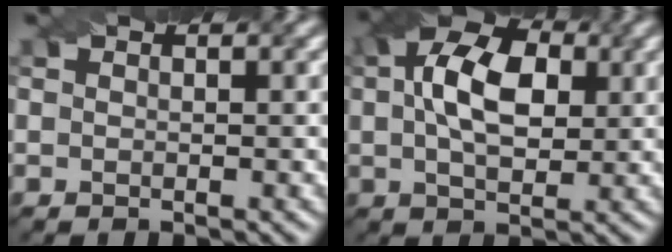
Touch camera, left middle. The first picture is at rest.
{"total": 7.9, "force": [1.7, 4.6, 6.2], "torque": [-0.113, 0.018, 0.022]}